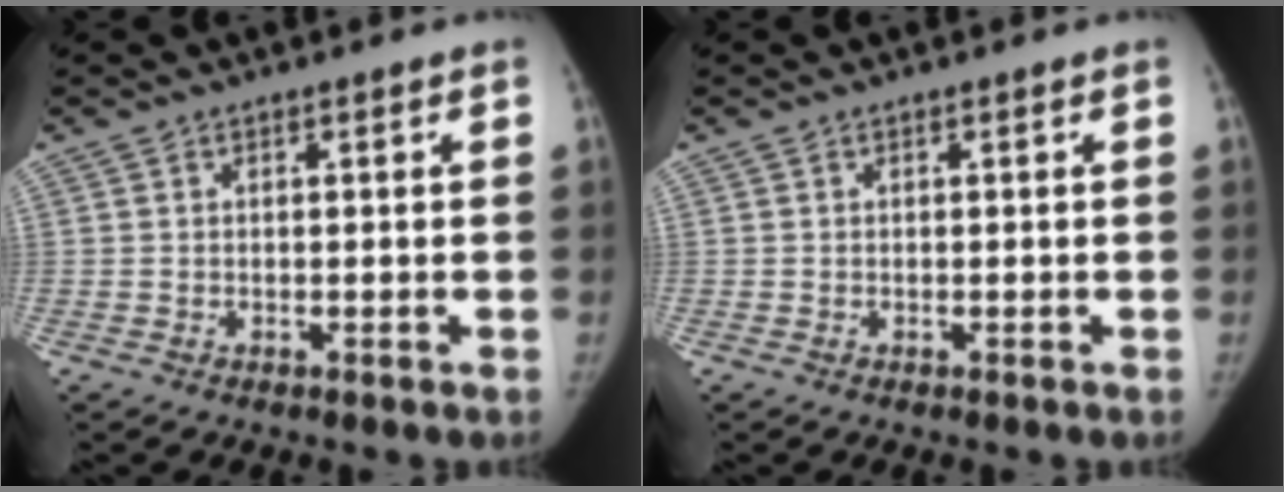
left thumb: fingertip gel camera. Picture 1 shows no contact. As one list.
[{"total": 0.0}]